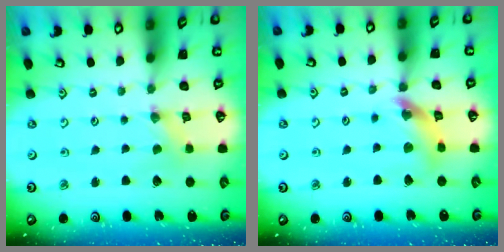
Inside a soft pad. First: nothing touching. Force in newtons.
{"total": 12.1, "press": 12.0, "slide": 1.3}